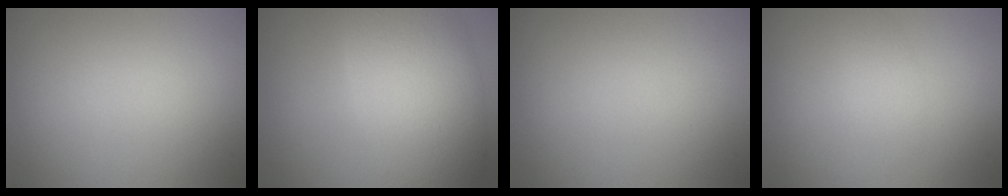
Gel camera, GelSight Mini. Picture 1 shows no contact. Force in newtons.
{"total": 10.0, "press": 10.0, "slide": 0.4}
{"total": 0.0}
{"total": 1.4, "press": 1.4, "slide": 0.0}